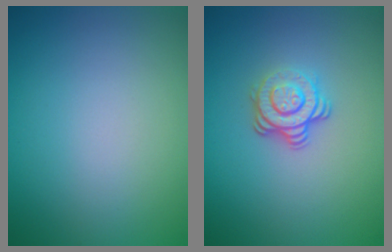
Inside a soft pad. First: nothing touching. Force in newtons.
{"total": 3.5, "press": 2.5, "slide": 2.4}